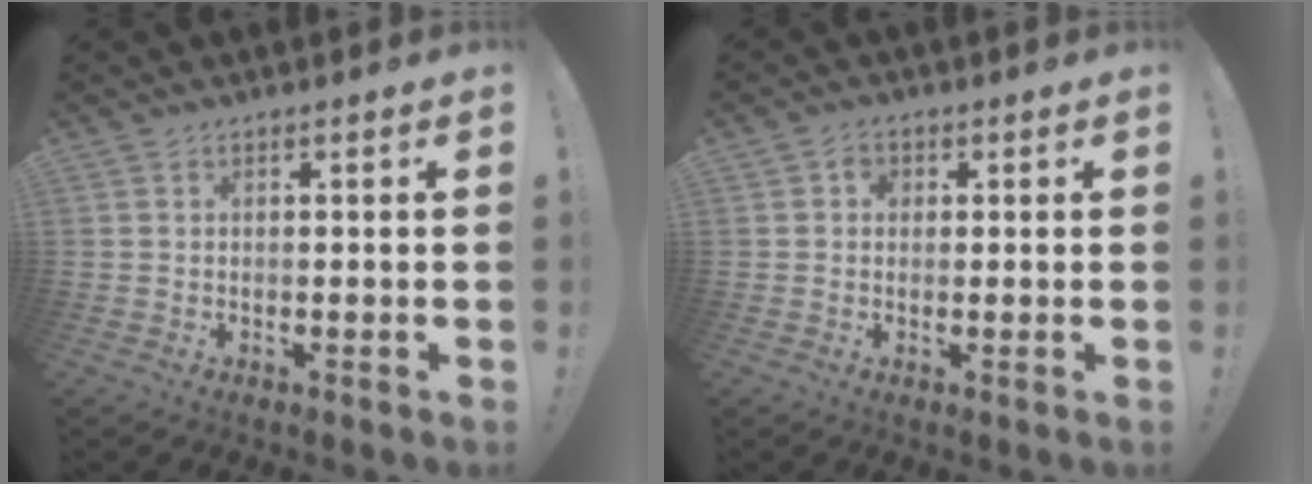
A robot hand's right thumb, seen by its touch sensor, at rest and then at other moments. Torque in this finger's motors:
{"motor_torque": [-0.33, 0.42, 0.03, -0.09, -0.01]}